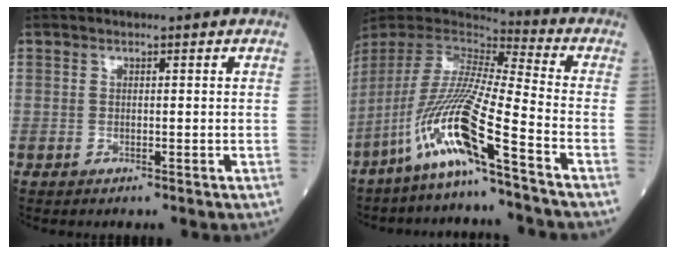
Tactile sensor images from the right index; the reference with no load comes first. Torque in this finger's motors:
{"motor_torque": [0.71, -0.75, 1.05, 0.21]}